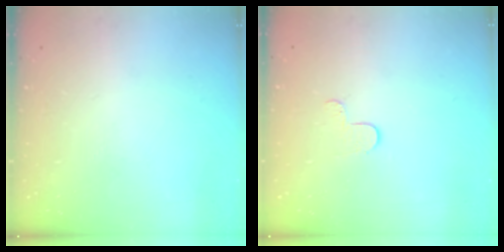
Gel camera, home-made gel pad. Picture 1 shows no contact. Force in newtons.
{"total": 4.7, "press": 4.6, "slide": 0.4}